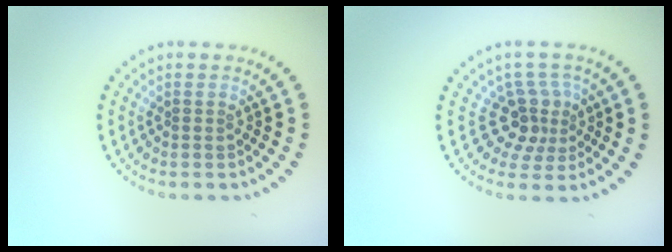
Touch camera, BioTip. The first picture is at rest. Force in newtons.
{"total": 3.2, "press": 2.2, "slide": 2.4}